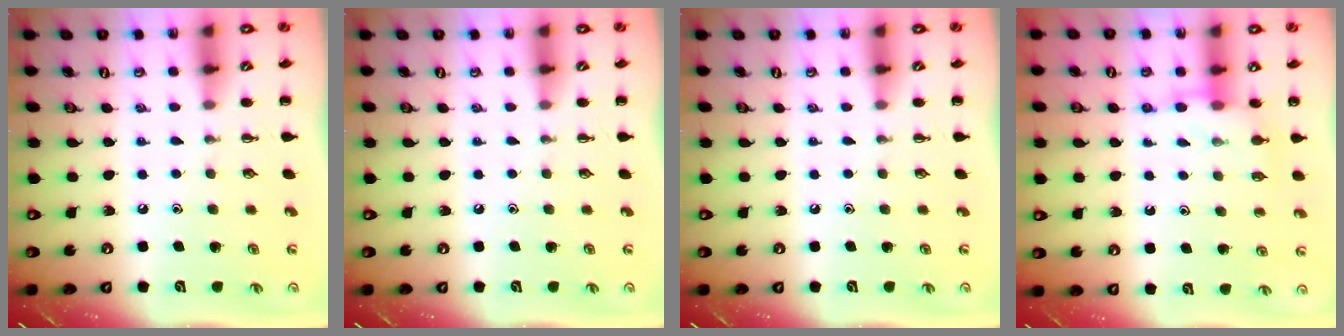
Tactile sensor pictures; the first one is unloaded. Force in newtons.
{"total": 0.0}
{"total": 0.0}
{"total": 7.9, "press": 7.8, "slide": 0.7}